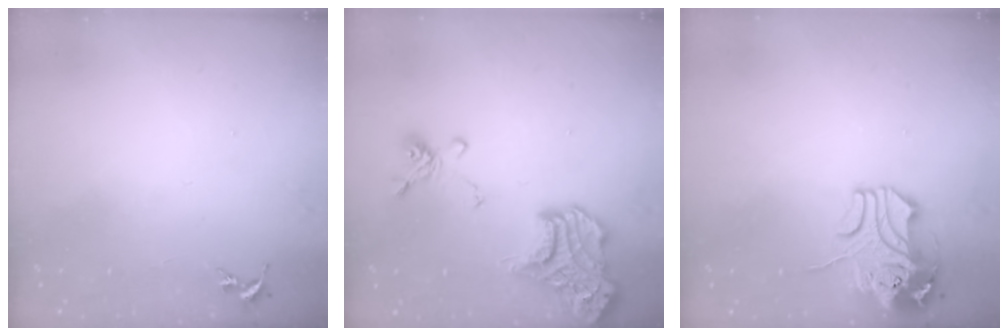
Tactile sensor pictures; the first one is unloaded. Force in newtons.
{"total": 20.3, "press": 20.2, "slide": 1.7}
{"total": 11.3, "press": 11.1, "slide": 1.8}